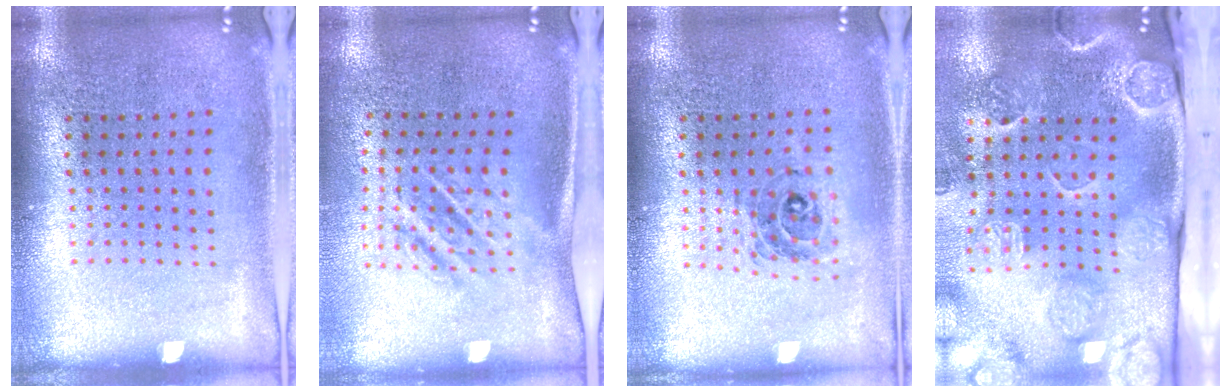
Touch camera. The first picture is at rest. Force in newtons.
{"total": 1.7, "press": 1.1, "slide": 1.3}
{"total": 0.8, "press": 0.8, "slide": 0.2}
{"total": 4.6, "press": 3.4, "slide": 3.1}